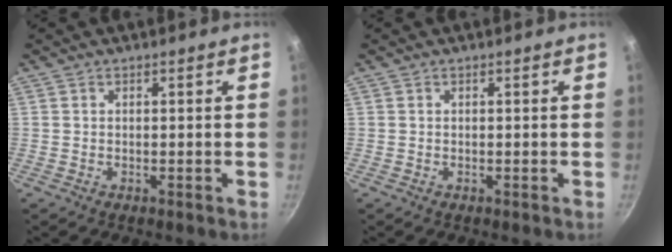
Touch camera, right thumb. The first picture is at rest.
{"total": 0.0}